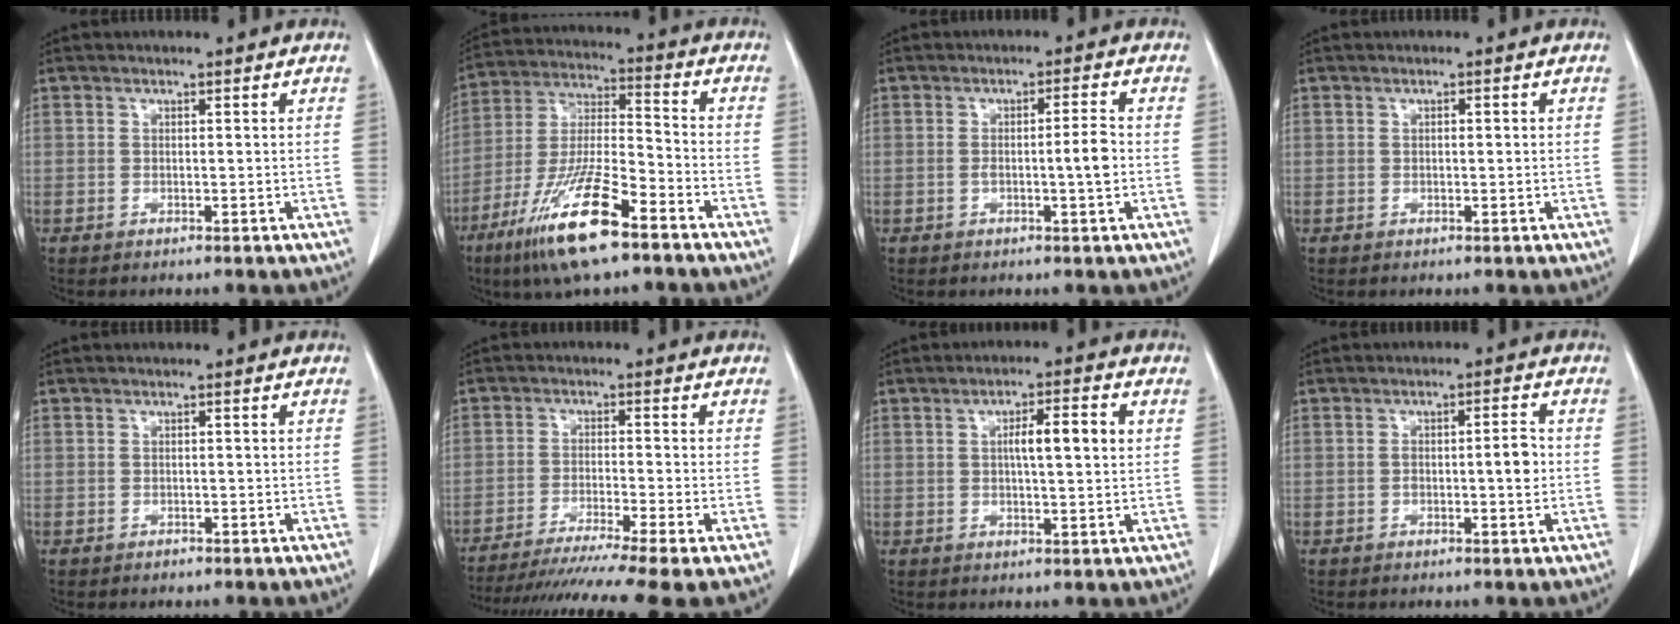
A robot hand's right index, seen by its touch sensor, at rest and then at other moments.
{"total": 15.3, "force": [-9.3, 2.1, 12.1], "torque": [-0.247, -0.029, -0.172]}
{"total": 3.7, "force": [-0.6, -0.1, 3.6], "torque": [-0.059, 0.001, -0.010]}
{"total": 0.8, "force": [0.1, 0.2, 0.8], "torque": [-0.014, 0.001, 0.002]}
{"total": 0.6, "force": [-0.4, 0.4, 0.0], "torque": [-0.002, 0.002, -0.008]}
{"total": 14.1, "force": [-11.4, -1.7, 8.1], "torque": [-0.131, -0.030, -0.182]}
{"total": 6.3, "force": [1.4, 0.8, 6.1], "torque": [-0.101, 0.009, 0.020]}
{"total": 3.6, "force": [-0.4, 0.7, 3.5], "torque": [-0.056, 0.006, -0.006]}